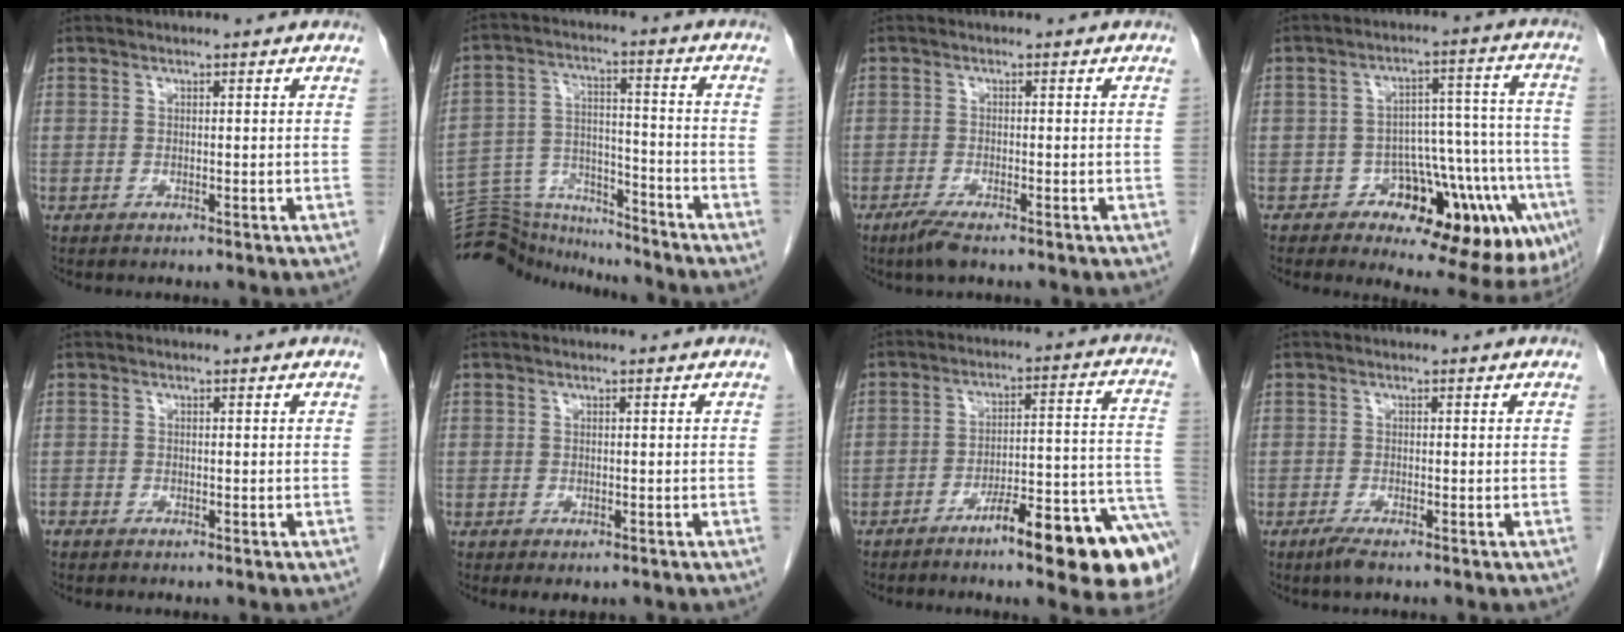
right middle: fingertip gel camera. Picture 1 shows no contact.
{"total": 14.2, "force": [-13.9, 2.2, 1.5], "torque": [-0.031, 0.038, -0.228]}
{"total": 2.7, "force": [-2.0, 0.3, 1.9], "torque": [-0.045, -0.008, -0.041]}
{"total": 14.6, "force": [-6.8, 6.9, 10.9], "torque": [-0.099, 0.049, -0.086]}
{"total": 0.6, "force": [-0.5, 0.3, 0.2], "torque": [-0.007, 0.000, -0.010]}
{"total": 1.5, "force": [-0.9, 0.7, 0.9], "torque": [-0.008, -0.002, -0.006]}
{"total": 16.6, "force": [-9.5, 2.1, 13.4], "torque": [-0.104, 0.039, -0.132]}
{"total": 2.0, "force": [-1.4, 0.2, 1.4], "torque": [-0.036, -0.007, -0.029]}